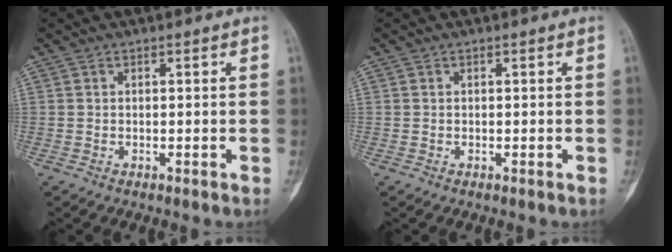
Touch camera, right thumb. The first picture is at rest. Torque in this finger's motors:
{"motor_torque": [0.17, 0.02, 0.07, 0.19, 0.00]}